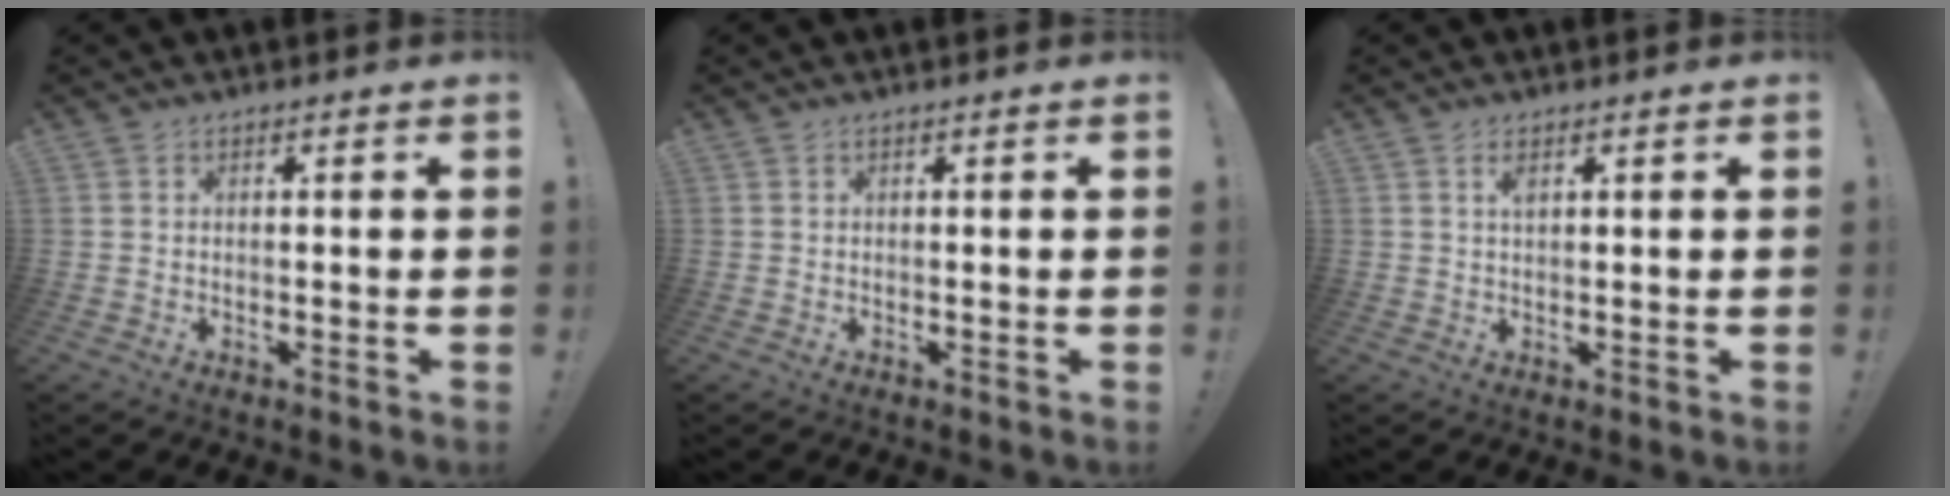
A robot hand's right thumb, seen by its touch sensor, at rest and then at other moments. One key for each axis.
{"total": 0.0}
{"total": 2.0, "fx": 0.9, "fy": 0.7, "fz": 1.7, "tx": -0.028, "ty": -0.002, "tz": 0.014}